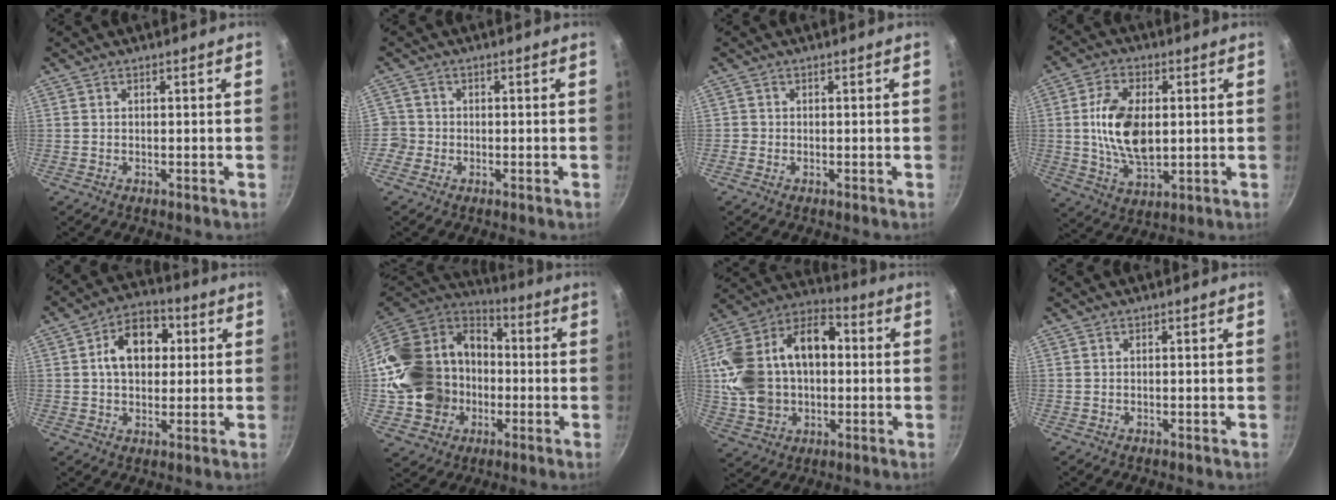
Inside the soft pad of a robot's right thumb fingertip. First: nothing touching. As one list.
[{"total": 3.2, "force": [-1.1, 3.0, 0.4], "torque": [0.009, 0.016, -0.024]}, {"total": 0.6, "force": [-0.3, 0.6, 0.1], "torque": [0.000, 0.000, -0.008]}, {"total": 13.3, "force": [1.0, 7.6, 10.8], "torque": [-0.186, -0.002, 0.020]}, {"total": 11.6, "force": [2.2, 8.2, 8.0], "torque": [-0.086, 0.014, 0.022]}, {"total": 25.7, "force": [-3.2, 21.7, 13.4], "torque": [-0.252, 0.060, -0.038]}, {"total": 23.4, "force": [1.3, 16.1, 17.0], "torque": [-0.305, 0.049, 0.021]}, {"total": 0.0}]